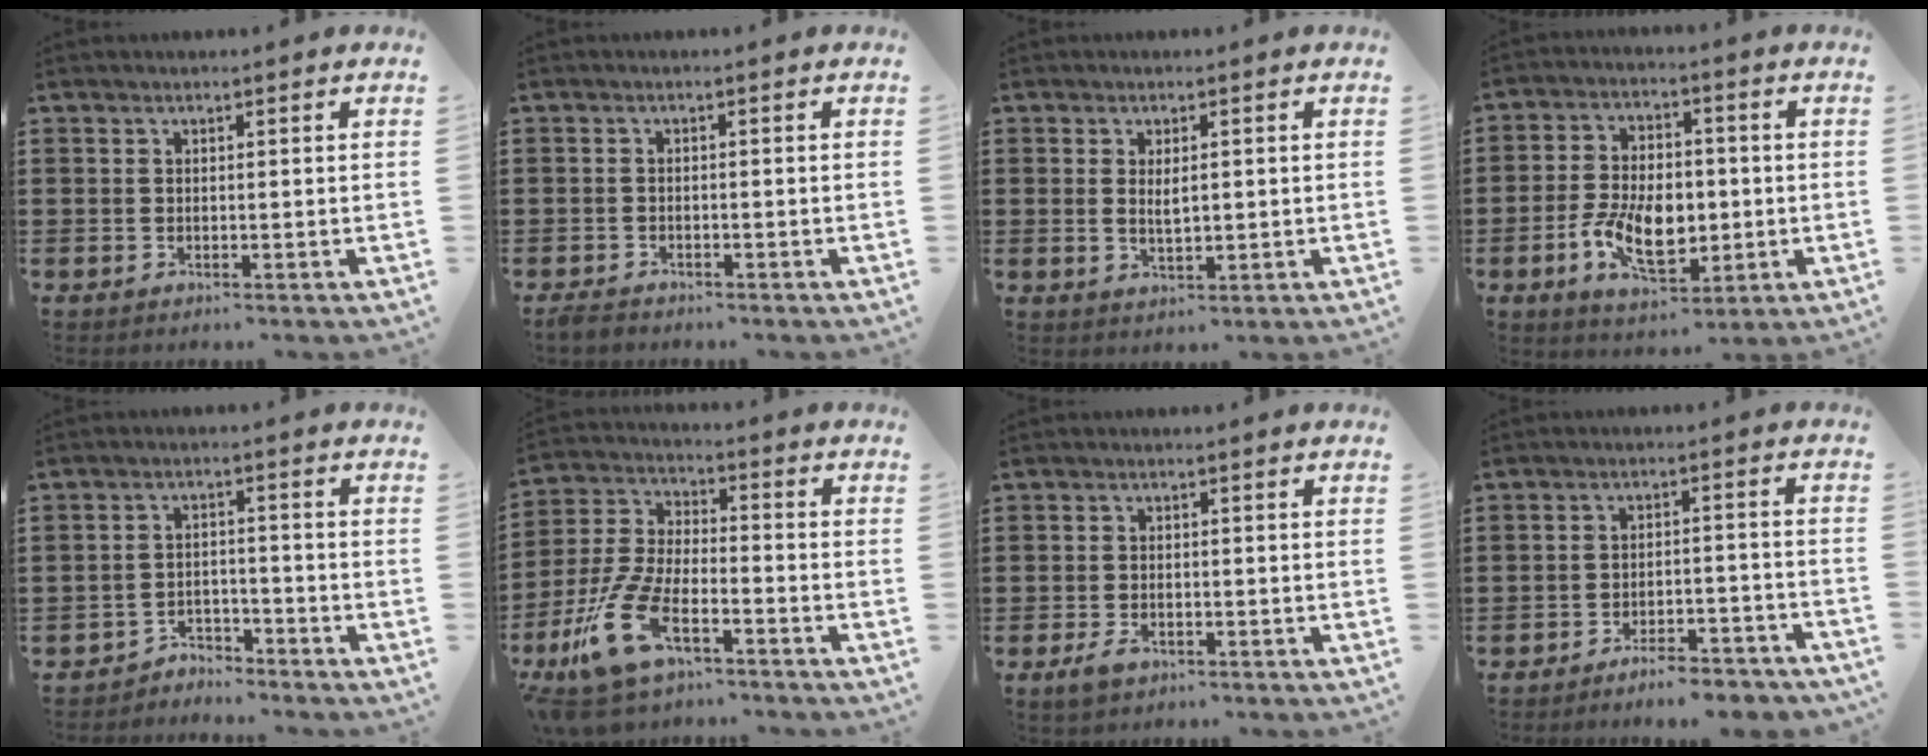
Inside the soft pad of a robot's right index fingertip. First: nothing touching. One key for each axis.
{"total": 1.3, "fx": -1.2, "fy": 0.3, "fz": 0.2, "tx": -0.007, "ty": 0.001, "tz": -0.025}
{"total": 2.7, "fx": 0.4, "fy": 1.1, "fz": 2.4, "tx": -0.047, "ty": 0.004, "tz": 0.005}
{"total": 9.7, "fx": -2.0, "fy": 5.9, "fz": 7.4, "tx": -0.153, "ty": 0.001, "tz": -0.039}
{"total": 3.5, "fx": -3.4, "fy": 0.7, "fz": -0.2, "tx": -0.005, "ty": 0.003, "tz": -0.073}
{"total": 12.7, "fx": -7.8, "fy": 5.1, "fz": 8.6, "tx": -0.212, "ty": 0.006, "tz": -0.154}
{"total": 2.2, "fx": -1.4, "fy": 1.1, "fz": 1.3, "tx": -0.030, "ty": -0.001, "tz": -0.029}
{"total": 4.9, "fx": -4.6, "fy": 0.2, "fz": 1.6, "tx": -0.025, "ty": 0.001, "tz": -0.088}